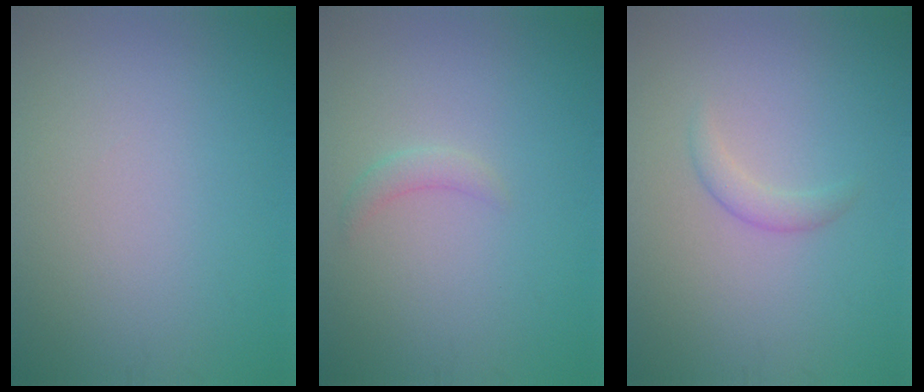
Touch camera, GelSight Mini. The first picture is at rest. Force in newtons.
{"total": 1.2, "press": 1.2, "slide": 0.1}
{"total": 1.4, "press": 1.4, "slide": 0.0}